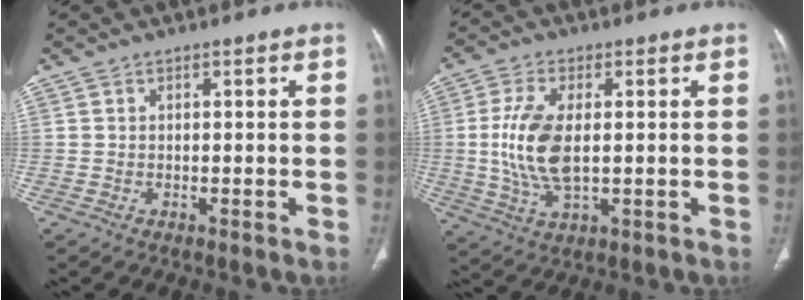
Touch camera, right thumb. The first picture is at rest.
{"total": 10.5, "force": [0.3, 5.1, 9.2], "torque": [-0.200, -0.007, 0.011]}